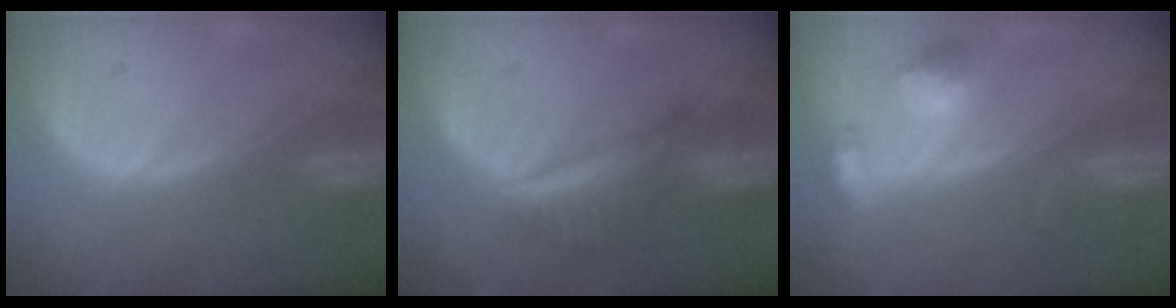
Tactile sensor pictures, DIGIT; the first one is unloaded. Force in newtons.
{"total": 6.1, "press": 5.4, "slide": 2.8}
{"total": 5.7, "press": 5.3, "slide": 2.1}